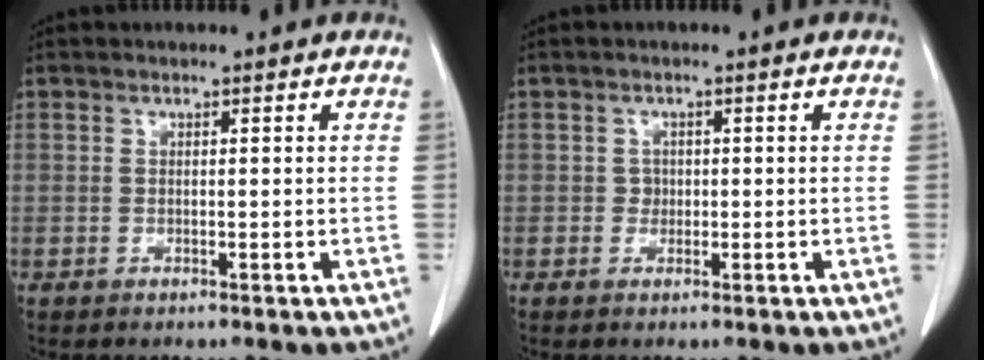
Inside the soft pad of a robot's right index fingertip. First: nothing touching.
{"total": 1.9, "force": [0.0, 1.7, 0.7], "torque": [-0.010, 0.008, 0.003]}